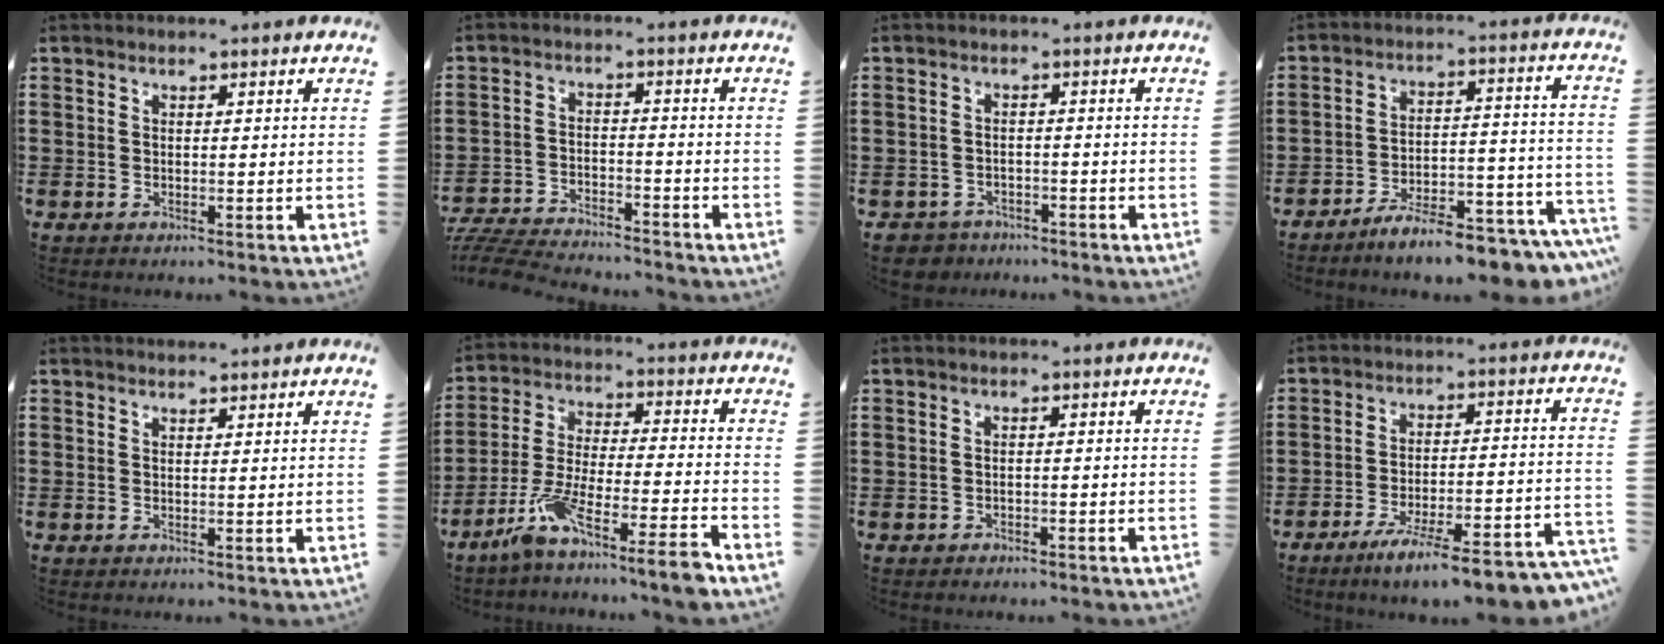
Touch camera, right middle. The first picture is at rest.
{"total": 6.2, "force": [-6.0, 0.8, 1.2], "torque": [-0.033, 0.007, -0.122]}
{"total": 2.5, "force": [-2.4, 0.9, -0.2], "torque": [-0.006, 0.001, -0.055]}
{"total": 8.5, "force": [-7.9, 0.3, 3.2], "torque": [-0.037, 0.021, -0.146]}
{"total": 1.2, "force": [1.2, -0.1, -0.1], "torque": [-0.001, -0.003, 0.024]}
{"total": 9.2, "force": [-7.5, -0.4, 5.2], "torque": [-0.100, -0.006, -0.152]}
{"total": 0.9, "force": [-0.8, 0.4, 0.0], "torque": [-0.003, 0.001, -0.019]}
{"total": 9.0, "force": [-7.5, 0.2, 5.1], "torque": [-0.076, 0.003, -0.139]}